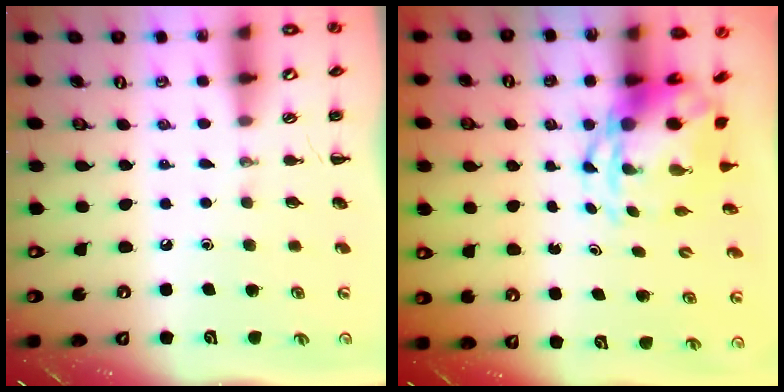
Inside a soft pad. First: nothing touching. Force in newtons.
{"total": 5.9, "press": 5.6, "slide": 2.0}